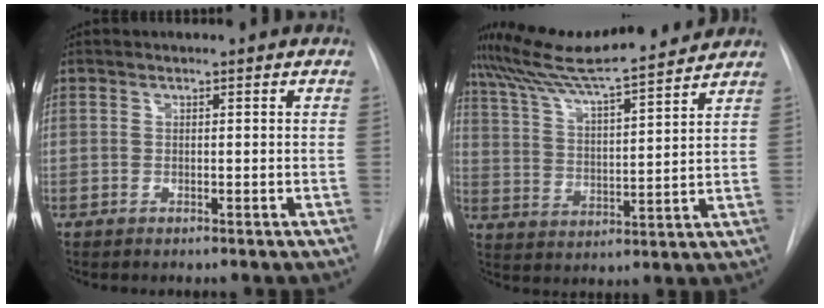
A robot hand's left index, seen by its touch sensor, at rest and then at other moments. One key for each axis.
{"total": 16.4, "fx": 15.1, "fy": 0.3, "fz": 6.6, "tx": -0.119, "ty": 0.010, "tz": 0.244}